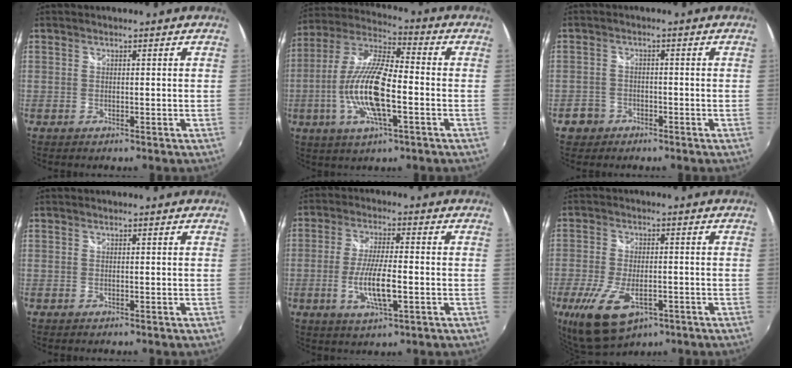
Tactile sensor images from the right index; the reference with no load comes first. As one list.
[{"total": 15.3, "force": [-3.8, 4.2, 14.2], "torque": [-0.287, -0.005, -0.077]}, {"total": 3.6, "force": [-2.0, 2.9, 0.4], "torque": [-0.020, 0.007, -0.037]}, {"total": 0.0}, {"total": 8.6, "force": [-2.3, 1.7, 8.1], "torque": [-0.159, -0.009, -0.042]}, {"total": 12.8, "force": [-6.0, 6.3, 9.5], "torque": [-0.214, -0.040, -0.099]}]